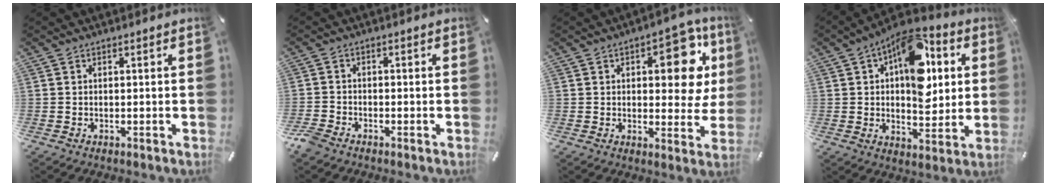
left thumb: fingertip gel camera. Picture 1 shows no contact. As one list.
[{"total": 2.6, "force": [-2.1, 1.2, 0.9], "torque": [-0.035, 0.004, -0.048]}, {"total": 14.3, "force": [5.0, 7.5, 11.1], "torque": [-0.118, -0.026, 0.076]}, {"total": 16.9, "force": [5.9, 10.0, 12.4], "torque": [-0.159, -0.024, 0.102]}]